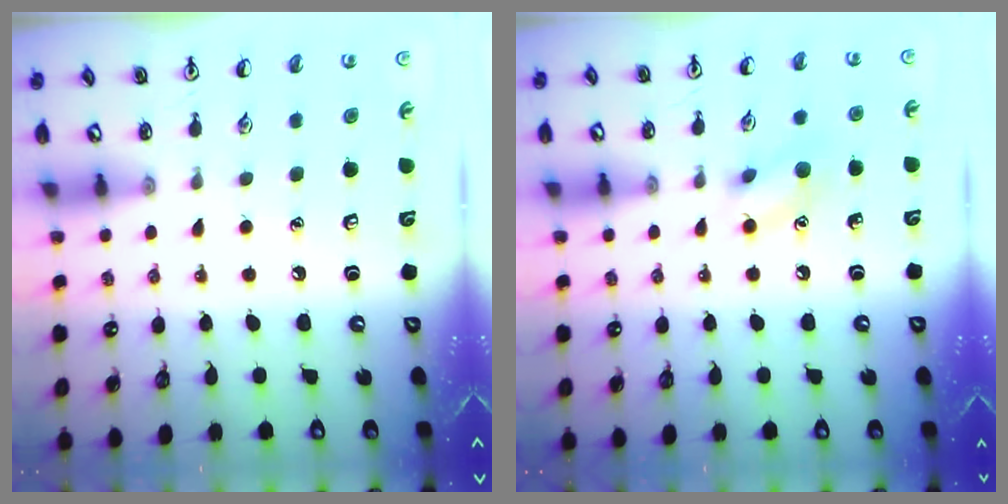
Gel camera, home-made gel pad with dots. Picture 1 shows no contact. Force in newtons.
{"total": 8.5, "press": 8.4, "slide": 1.0}